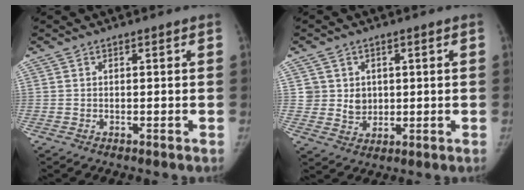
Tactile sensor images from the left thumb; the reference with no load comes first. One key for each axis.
{"total": 5.0, "fx": 1.1, "fy": 4.7, "fz": 1.2, "tx": 0.007, "ty": -0.006, "tz": 0.026}